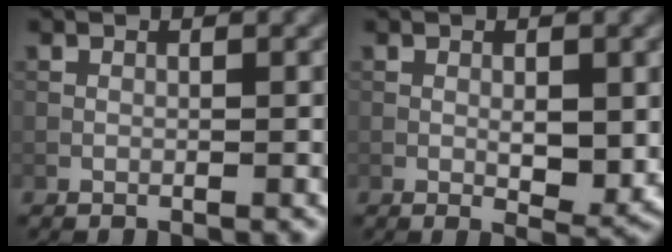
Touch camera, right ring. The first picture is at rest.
{"total": 3.0, "force": [-0.2, 1.3, 2.8], "torque": [-0.039, -0.006, 0.001]}